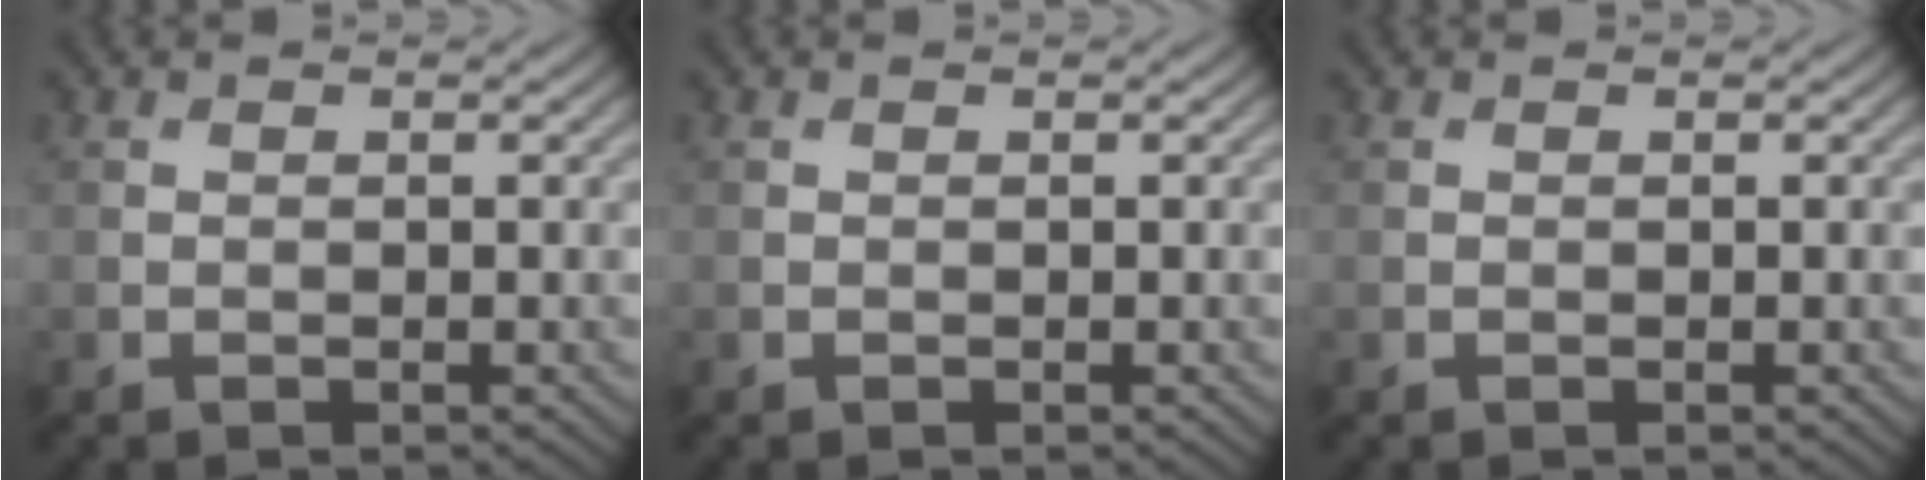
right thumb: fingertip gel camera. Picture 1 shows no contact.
{"total": 0.0}
{"total": 0.0}